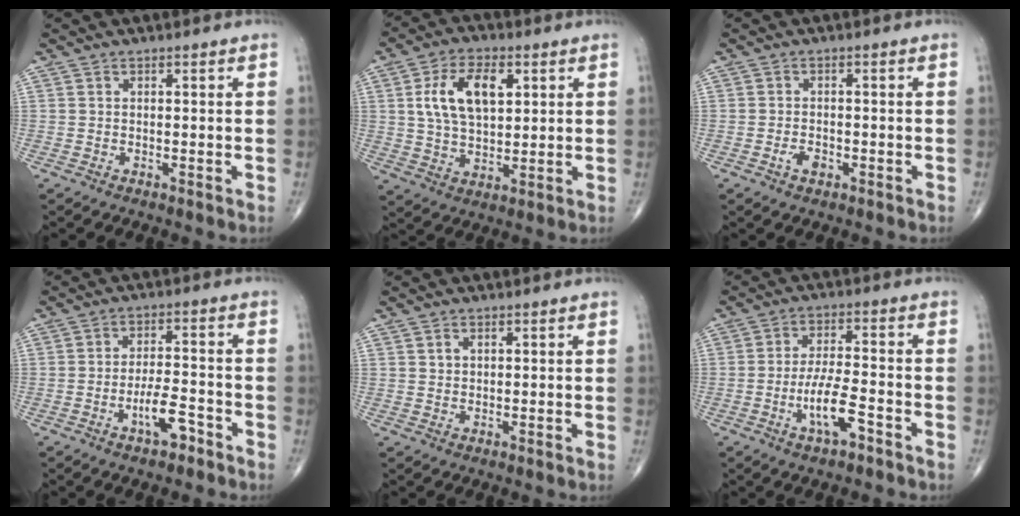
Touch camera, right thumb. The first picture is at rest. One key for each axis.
{"total": 12.0, "fx": 3.3, "fy": 6.8, "fz": 9.3, "tx": -0.154, "ty": -0.004, "tz": 0.063}
{"total": 2.4, "fx": -1.1, "fy": 1.5, "fz": 1.6, "tx": -0.026, "ty": 0.003, "tz": -0.019}
{"total": 6.3, "fx": -3.6, "fy": 2.3, "fz": 4.7, "tx": -0.077, "ty": 0.028, "tz": -0.058}
{"total": 1.4, "fx": 0.6, "fy": 1.0, "fz": 0.7, "tx": -0.008, "ty": -0.003, "tz": 0.010}
{"total": 7.9, "fx": -3.8, "fy": 2.4, "fz": 6.5, "tx": -0.126, "ty": 0.025, "tz": -0.066}